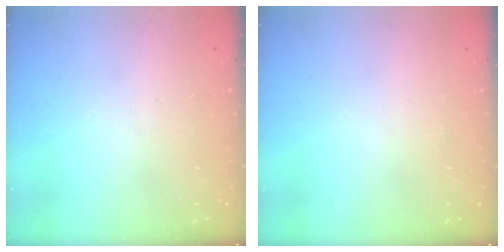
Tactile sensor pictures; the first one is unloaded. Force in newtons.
{"total": 0.0}